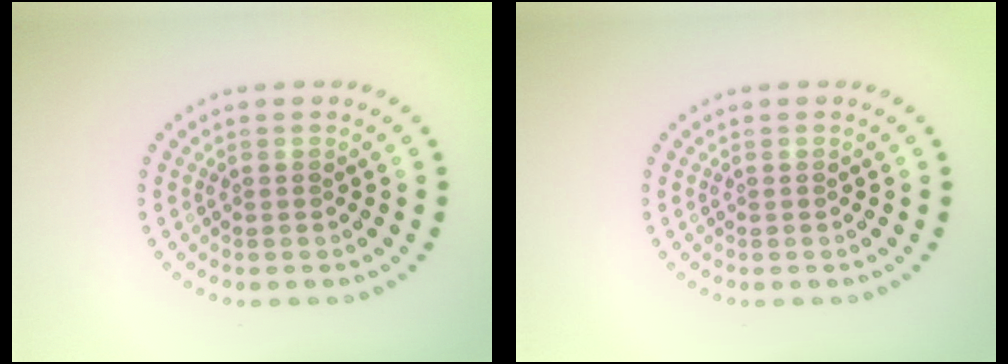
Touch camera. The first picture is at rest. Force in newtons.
{"total": 0.0}